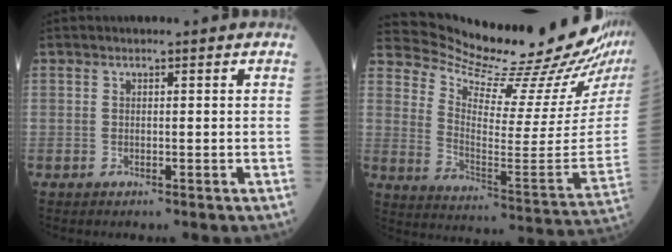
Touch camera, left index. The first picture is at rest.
{"total": 23.5, "force": [22.0, -0.3, 8.3], "torque": [-0.154, -0.133, 0.300]}